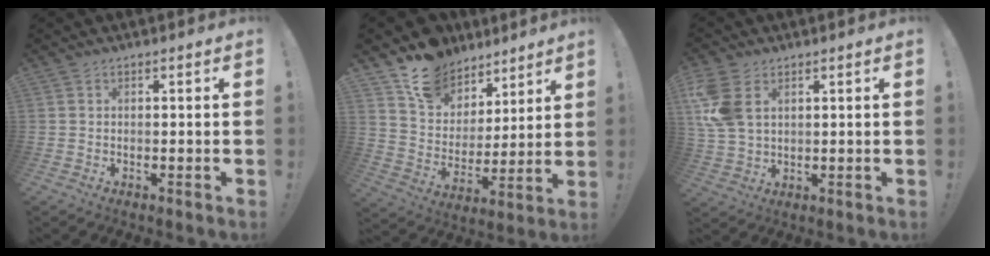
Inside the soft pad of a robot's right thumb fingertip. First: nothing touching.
{"total": 14.8, "force": [10.6, 9.8, 3.6], "torque": [-0.057, -0.076, 0.204]}
{"total": 10.4, "force": [3.8, 6.8, 7.0], "torque": [-0.149, -0.006, 0.075]}